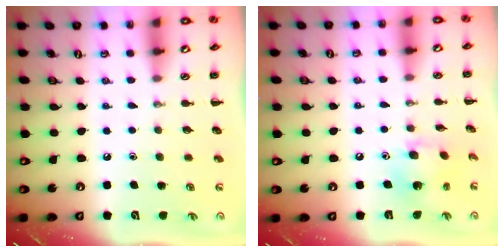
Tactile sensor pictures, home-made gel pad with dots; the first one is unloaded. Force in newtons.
{"total": 7.5, "press": 7.5, "slide": 0.5}